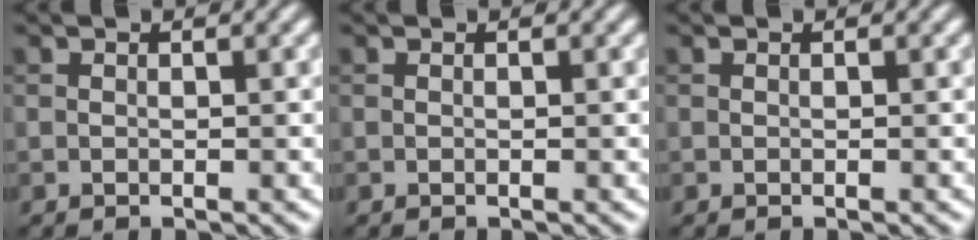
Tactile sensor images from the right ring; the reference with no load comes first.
{"total": 0.0}
{"total": 0.0}